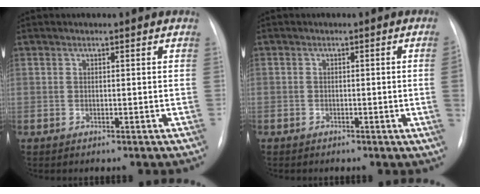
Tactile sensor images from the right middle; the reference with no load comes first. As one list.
[{"total": 2.2, "force": [-0.5, -0.4, 2.1], "torque": [-0.030, 0.001, -0.009]}]